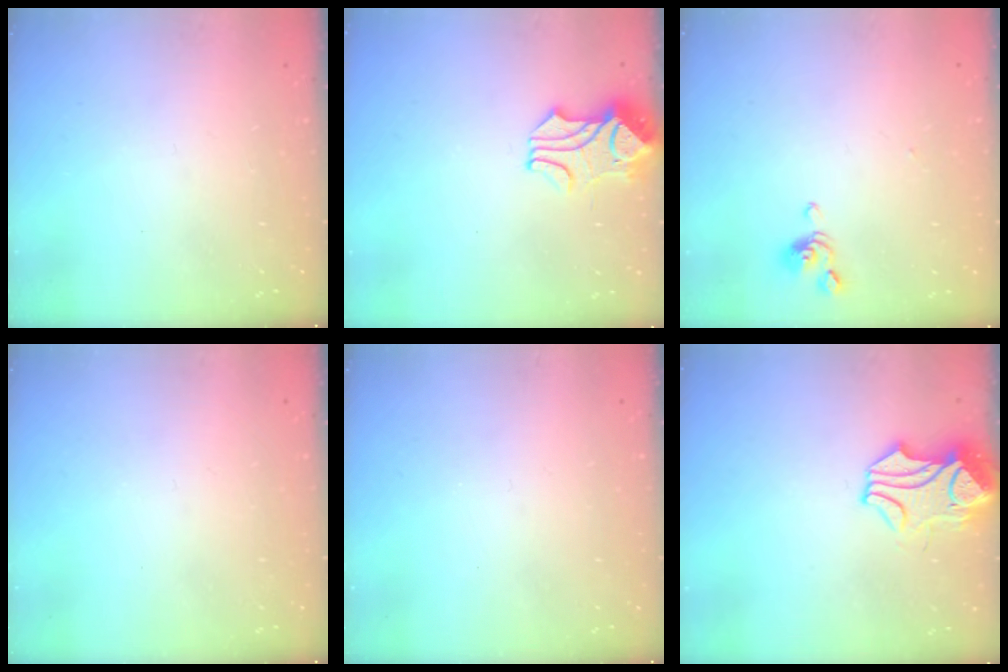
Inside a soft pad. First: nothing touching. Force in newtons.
{"total": 2.0, "press": 1.7, "slide": 0.9}
{"total": 0.8, "press": 0.6, "slide": 0.5}
{"total": 0.0}
{"total": 0.0}
{"total": 1.7, "press": 1.2, "slide": 1.2}